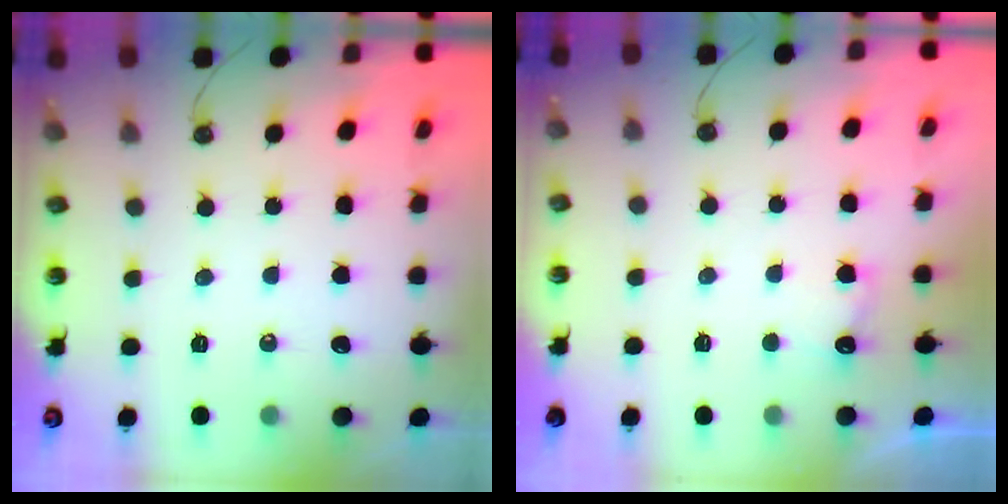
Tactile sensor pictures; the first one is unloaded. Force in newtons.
{"total": 4.9, "press": 4.8, "slide": 1.0}